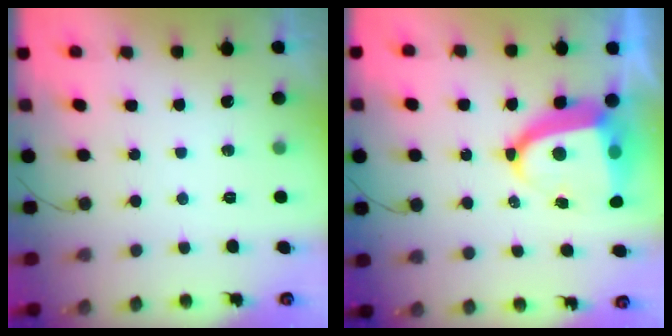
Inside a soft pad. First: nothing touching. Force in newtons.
{"total": 12.7, "press": 12.6, "slide": 1.6}